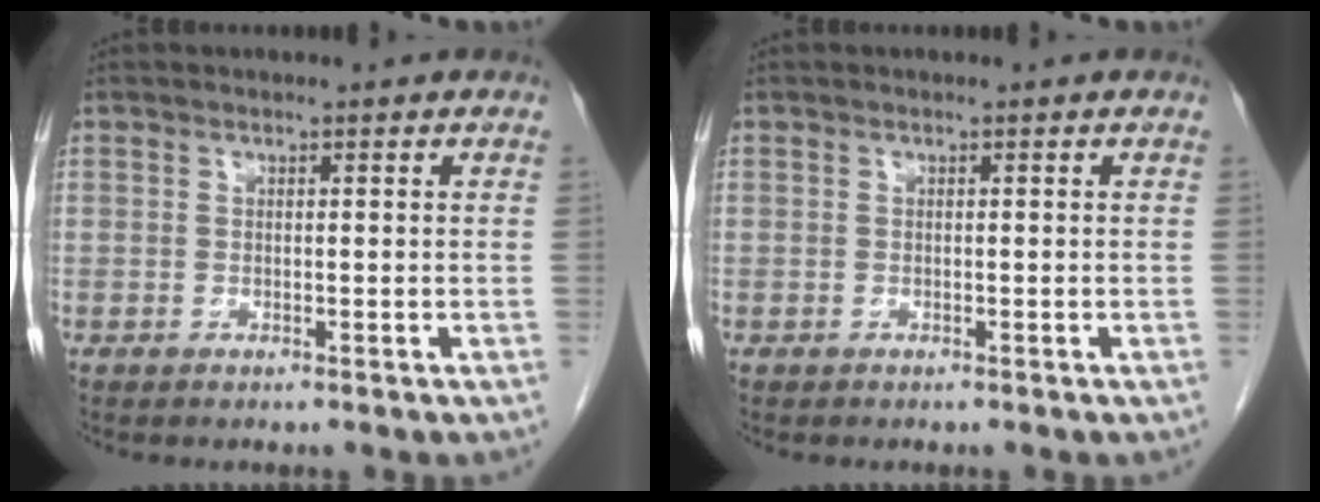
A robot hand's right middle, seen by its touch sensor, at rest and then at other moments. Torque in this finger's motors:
{"motor_torque": [0.07, 0.03, 0.07, 0.01]}